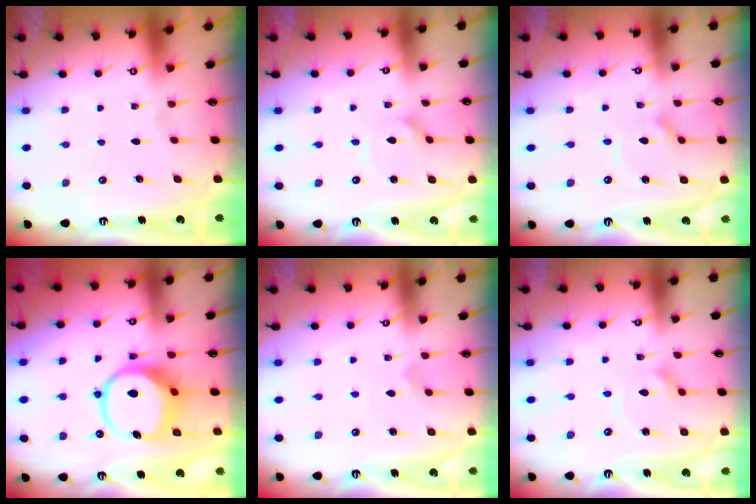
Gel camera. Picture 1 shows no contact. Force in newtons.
{"total": 1.9, "press": 1.9, "slide": 0.2}
{"total": 3.9, "press": 3.9, "slide": 0.4}
{"total": 10.6, "press": 10.5, "slide": 1.3}
{"total": 2.5, "press": 2.5, "slide": 0.2}
{"total": 3.1, "press": 3.1, "slide": 0.4}